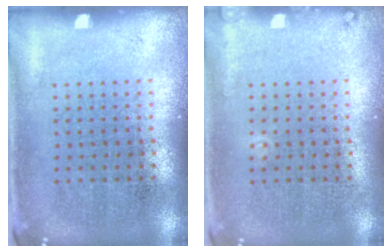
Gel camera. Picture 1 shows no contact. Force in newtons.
{"total": 0.7, "press": 0.7, "slide": 0.1}